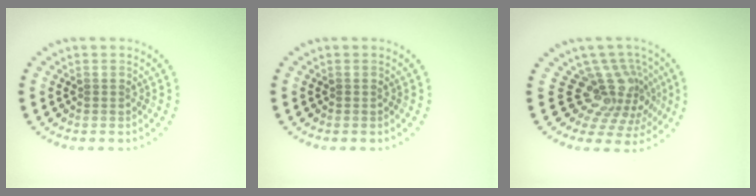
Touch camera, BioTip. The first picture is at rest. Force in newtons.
{"total": 0.0}
{"total": 4.7, "press": 3.1, "slide": 3.6}